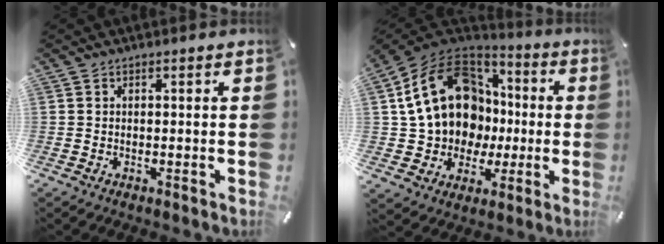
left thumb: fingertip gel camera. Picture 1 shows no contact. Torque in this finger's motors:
{"motor_torque": [2.50, 2.50, 2.40, -0.36, 0.28]}